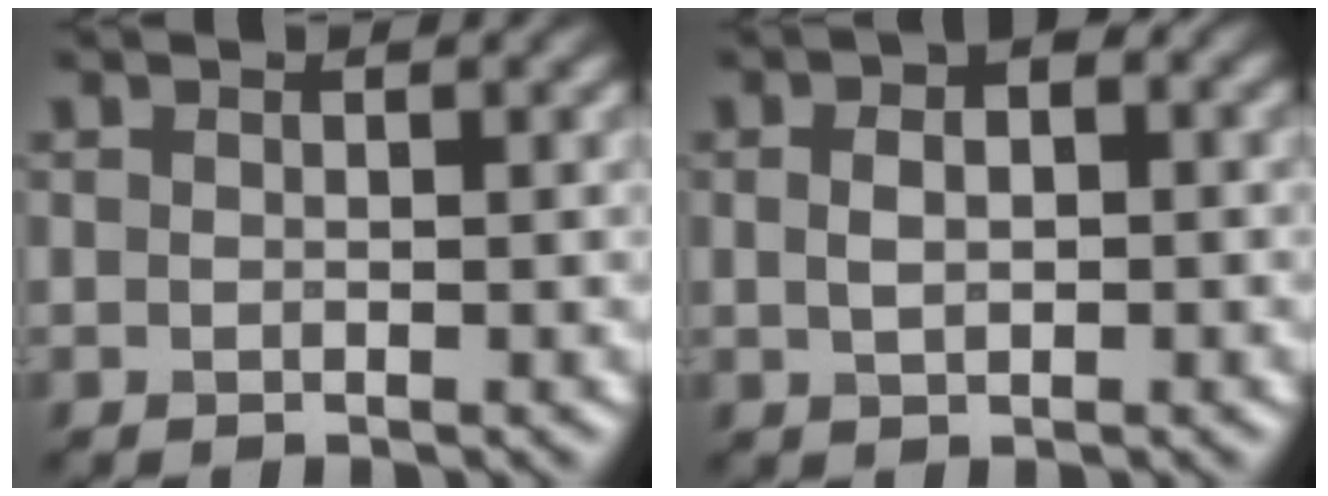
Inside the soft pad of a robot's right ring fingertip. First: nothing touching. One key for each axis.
{"total": 4.0, "fx": 1.0, "fy": 2.4, "fz": 3.0, "tx": -0.037, "ty": 0.014, "tz": 0.001}